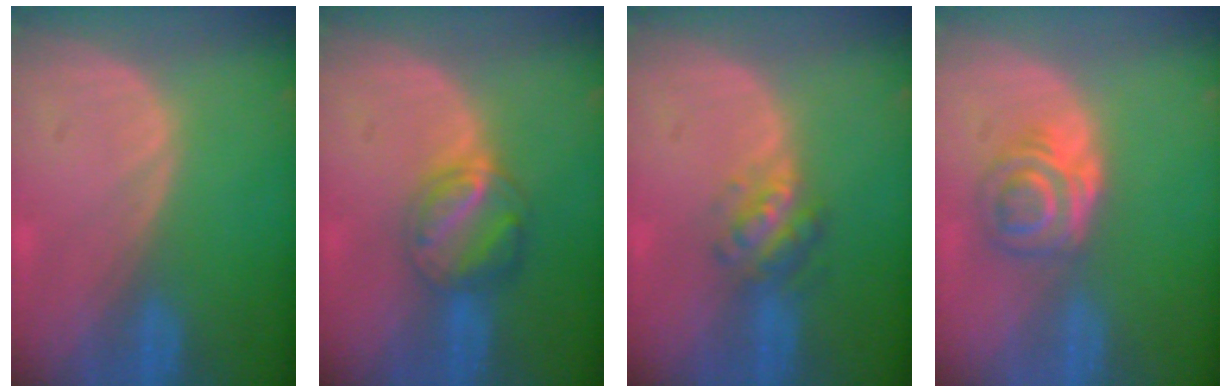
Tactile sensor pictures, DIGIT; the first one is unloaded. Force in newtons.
{"total": 5.7, "press": 5.5, "slide": 1.6}
{"total": 4.7, "press": 4.3, "slide": 2.0}
{"total": 6.3, "press": 5.2, "slide": 3.5}